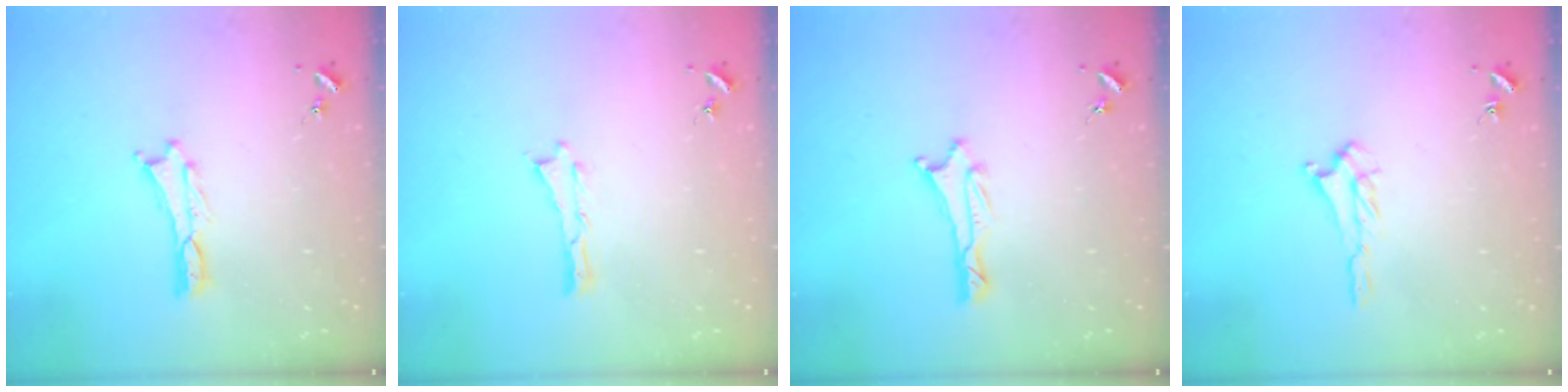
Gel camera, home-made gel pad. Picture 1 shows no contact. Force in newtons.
{"total": 0.0}
{"total": 1.0, "press": 1.0, "slide": 0.2}
{"total": 2.0, "press": 2.0, "slide": 0.5}